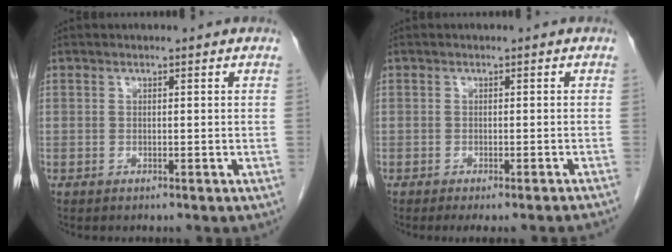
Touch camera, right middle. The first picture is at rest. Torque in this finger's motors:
{"motor_torque": [0.05, -0.03, 0.03, 0.02]}